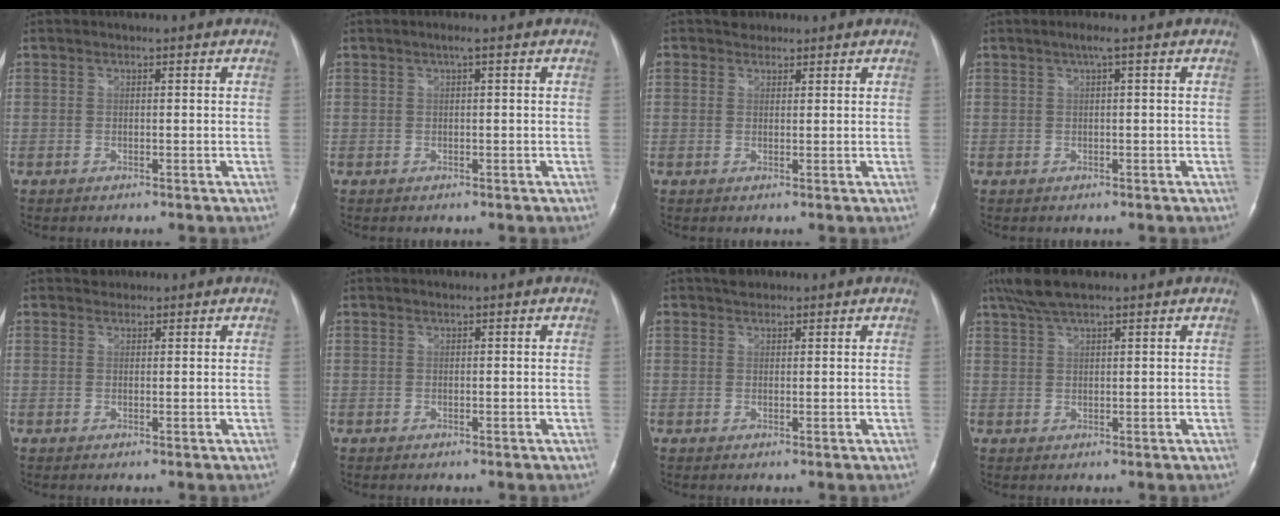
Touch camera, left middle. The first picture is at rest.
{"total": 0.9, "force": [0.4, -0.1, 0.8], "torque": [-0.016, 0.003, 0.004]}
{"total": 1.9, "force": [1.4, 1.3, 0.0], "torque": [0.001, 0.009, 0.020]}
{"total": 1.5, "force": [0.6, -0.2, 1.3], "torque": [-0.028, 0.006, 0.010]}
{"total": 1.2, "force": [1.0, 0.6, -0.2], "torque": [0.003, 0.006, 0.013]}
{"total": 0.0}
{"total": 2.3, "force": [1.9, 1.2, 0.5], "torque": [-0.014, 0.015, 0.030]}
{"total": 5.9, "force": [4.6, 1.0, 3.6], "torque": [-0.076, 0.025, 0.085]}